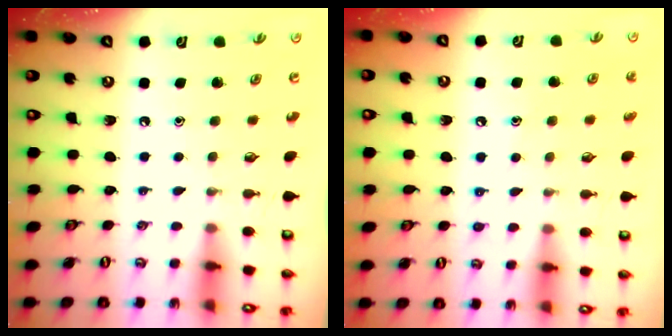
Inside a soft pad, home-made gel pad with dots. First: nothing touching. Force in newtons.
{"total": 7.2, "press": 7.2, "slide": 0.5}